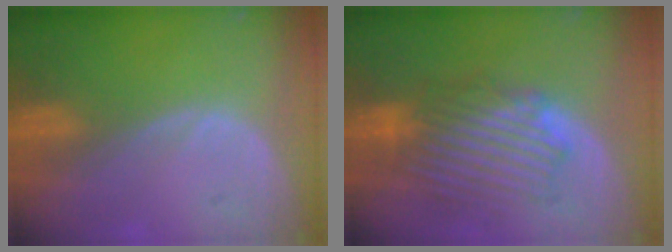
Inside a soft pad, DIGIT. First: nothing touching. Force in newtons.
{"total": 8.4, "press": 8.1, "slide": 2.2}